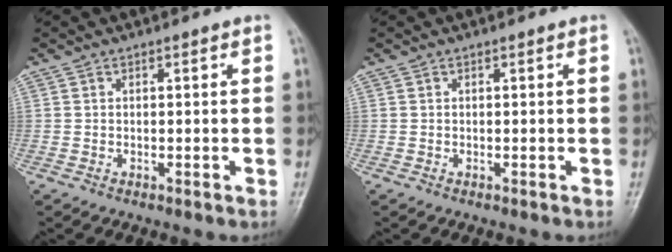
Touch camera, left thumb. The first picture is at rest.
{"total": 0.0}